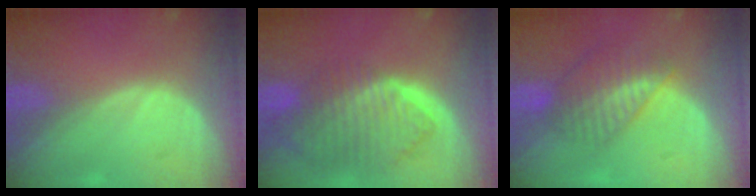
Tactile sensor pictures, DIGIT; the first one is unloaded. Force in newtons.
{"total": 10.1, "press": 8.6, "slide": 5.2}
{"total": 7.0, "press": 6.0, "slide": 3.5}